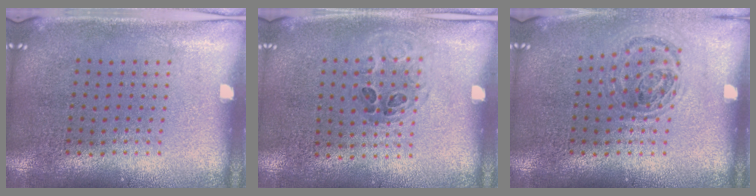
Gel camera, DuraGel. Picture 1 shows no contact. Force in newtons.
{"total": 1.0, "press": 0.6, "slide": 0.7}
{"total": 0.9, "press": 0.9, "slide": 0.2}